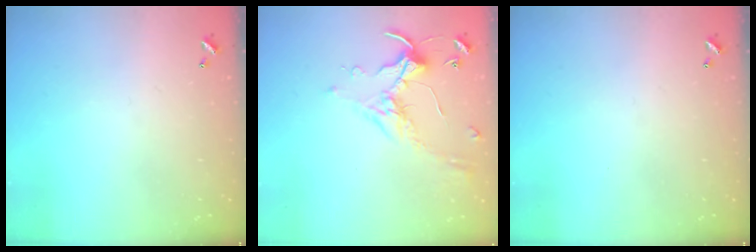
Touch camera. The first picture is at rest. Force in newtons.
{"total": 0.7, "press": 0.6, "slide": 0.4}
{"total": 0.0}